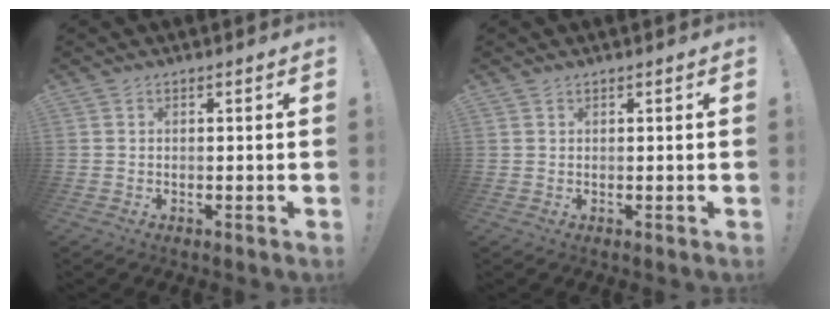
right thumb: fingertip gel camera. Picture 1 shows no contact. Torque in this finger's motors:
{"motor_torque": [0.07, 0.17, -0.02, 0.01, 0.04]}